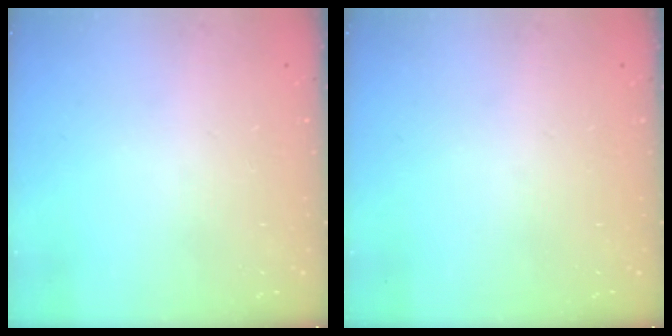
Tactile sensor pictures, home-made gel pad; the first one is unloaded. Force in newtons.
{"total": 0.0}